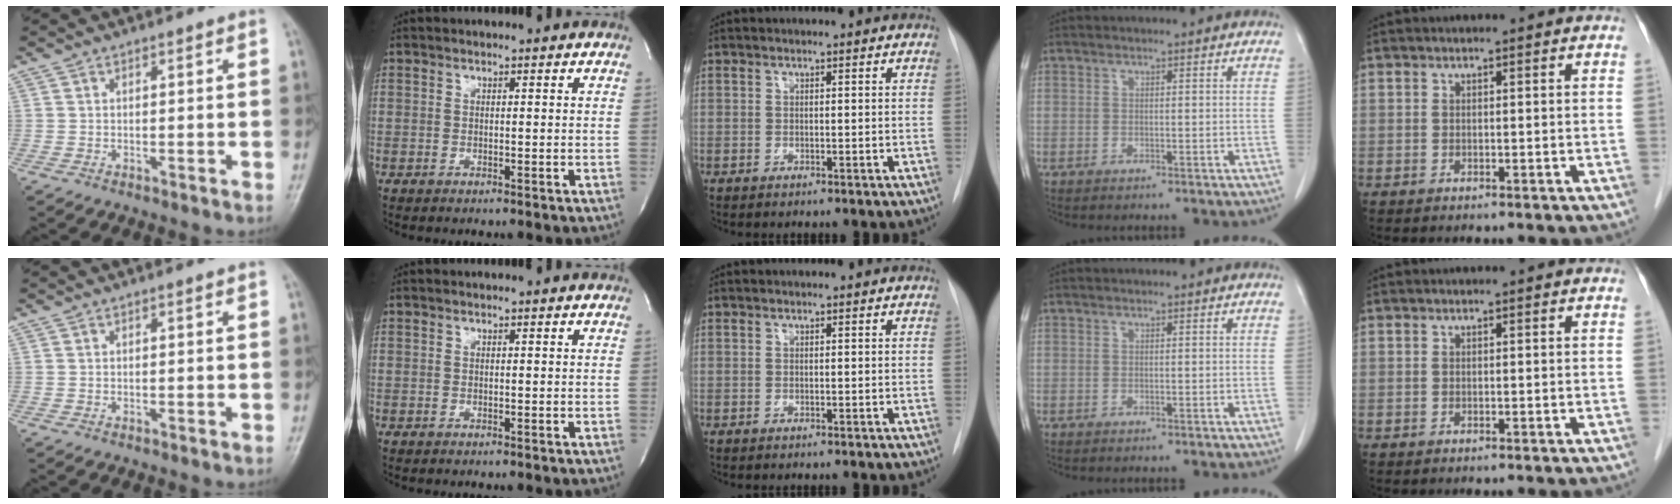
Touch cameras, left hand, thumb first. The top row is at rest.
{}